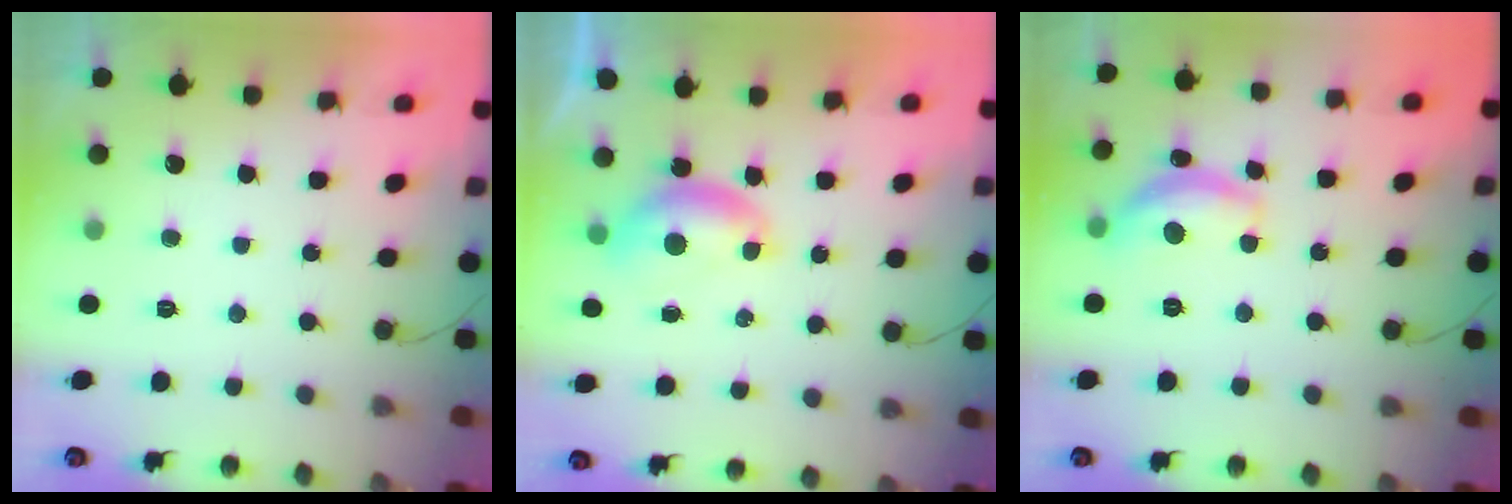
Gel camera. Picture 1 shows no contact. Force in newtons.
{"total": 6.8, "press": 6.7, "slide": 0.8}
{"total": 12.0, "press": 12.0, "slide": 0.7}